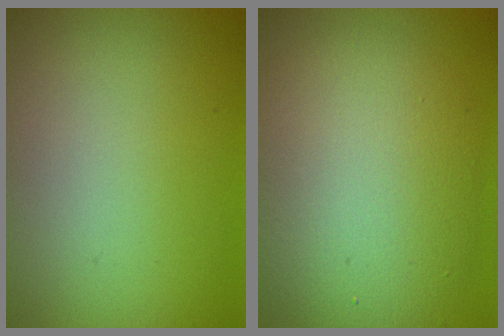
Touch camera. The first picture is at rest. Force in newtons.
{"total": 8.9, "press": 8.9, "slide": 0.6}